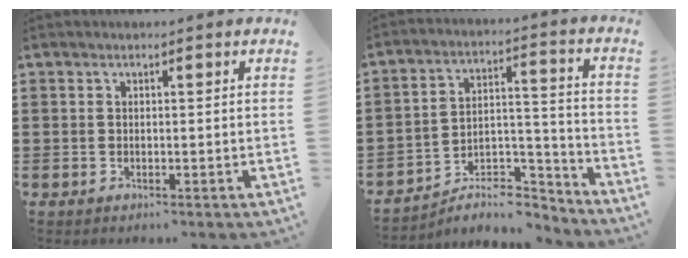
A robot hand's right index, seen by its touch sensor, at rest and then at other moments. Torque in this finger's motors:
{"motor_torque": [-0.14, 0.14, 0.01, 0.00]}